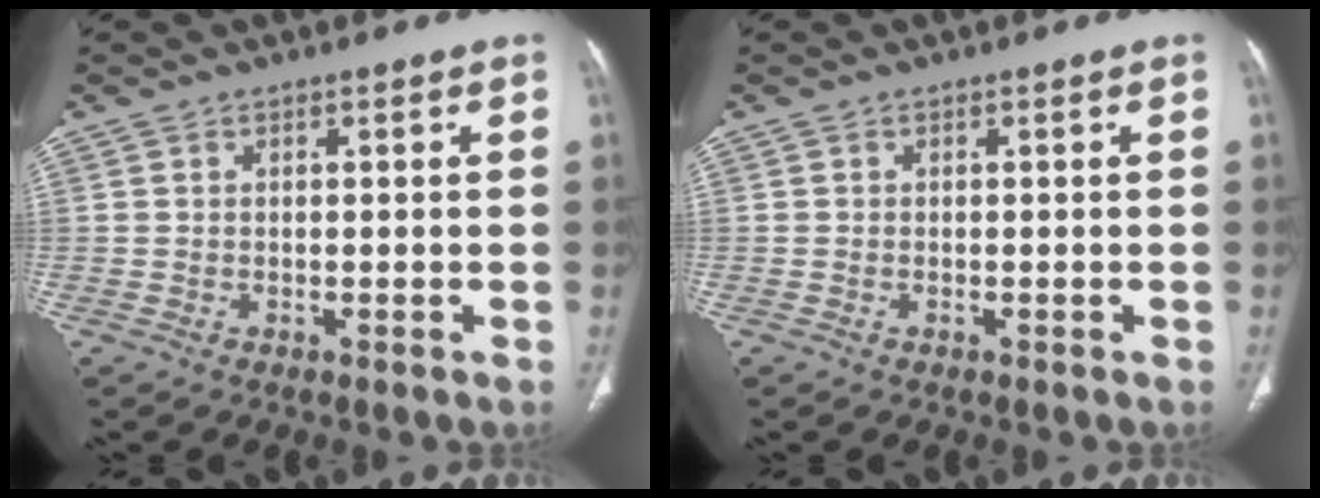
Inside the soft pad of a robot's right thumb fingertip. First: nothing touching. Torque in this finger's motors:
{"motor_torque": [0.04, -0.10, -0.13, -0.41, 0.06]}